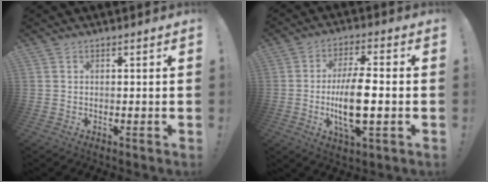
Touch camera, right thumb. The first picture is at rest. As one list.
[{"total": 13.2, "force": [-1.9, 4.1, 12.4], "torque": [-0.228, -0.009, -0.040]}]